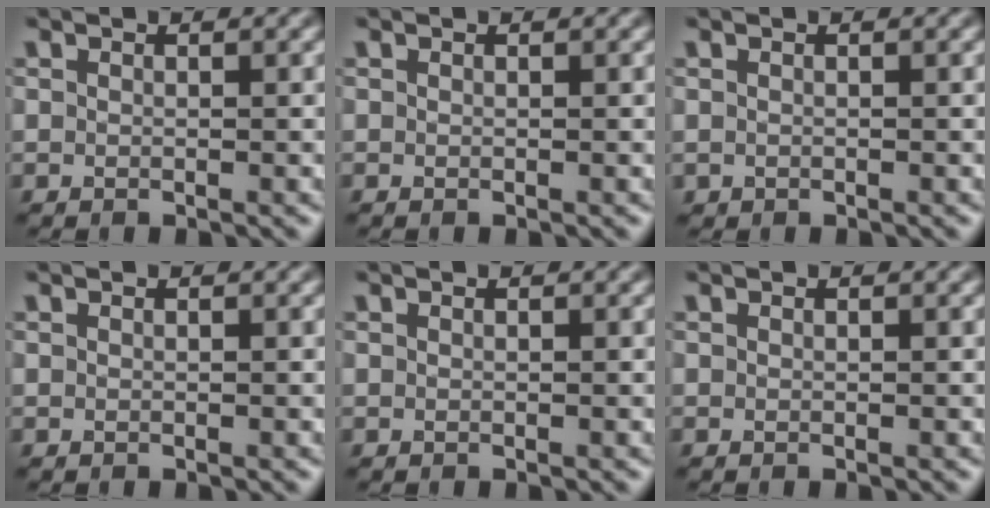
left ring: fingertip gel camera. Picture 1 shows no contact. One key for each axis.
{"total": 0.0}
{"total": 0.0}
{"total": 0.0}
{"total": 0.0}
{"total": 0.0}